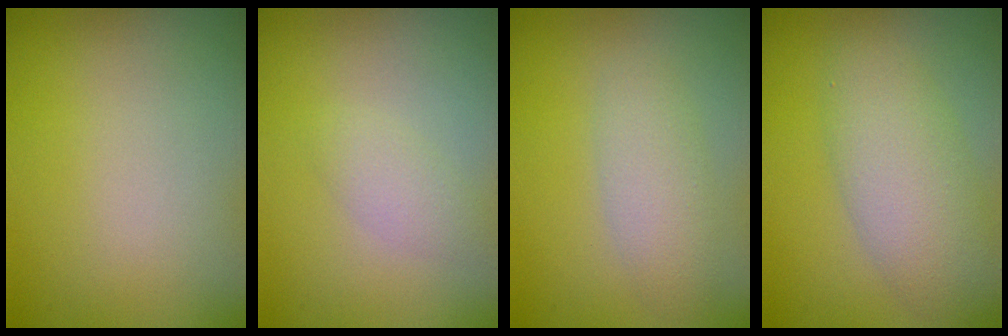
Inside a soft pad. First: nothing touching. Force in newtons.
{"total": 1.4, "press": 1.4, "slide": 0.1}
{"total": 2.5, "press": 2.5, "slide": 0.1}
{"total": 4.5, "press": 4.5, "slide": 0.2}